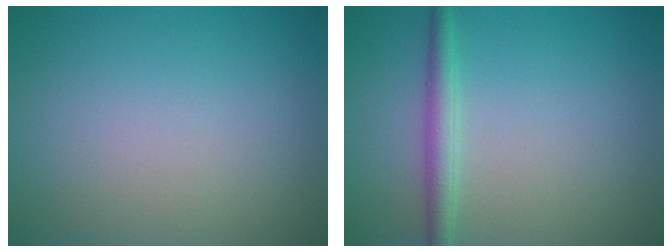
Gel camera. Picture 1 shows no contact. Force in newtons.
{"total": 2.4, "press": 2.4, "slide": 0.1}